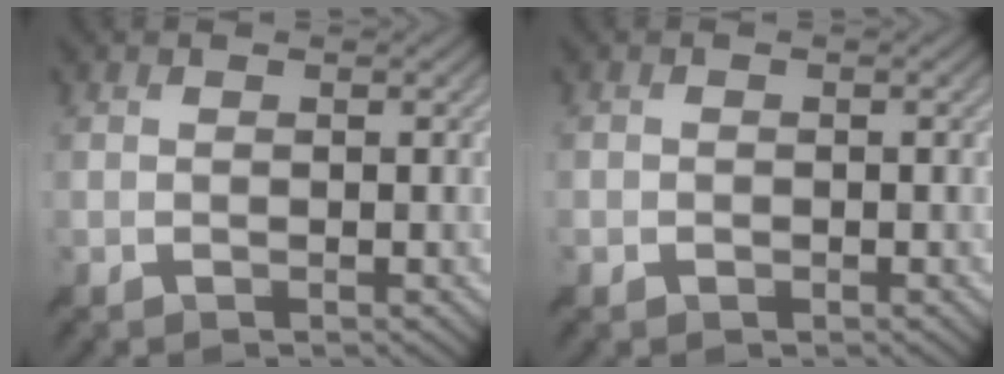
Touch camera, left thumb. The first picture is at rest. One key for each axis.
{"total": 1.0, "fx": -0.5, "fy": 0.9, "fz": 0.0, "tx": 0.004, "ty": -0.004, "tz": -0.012}